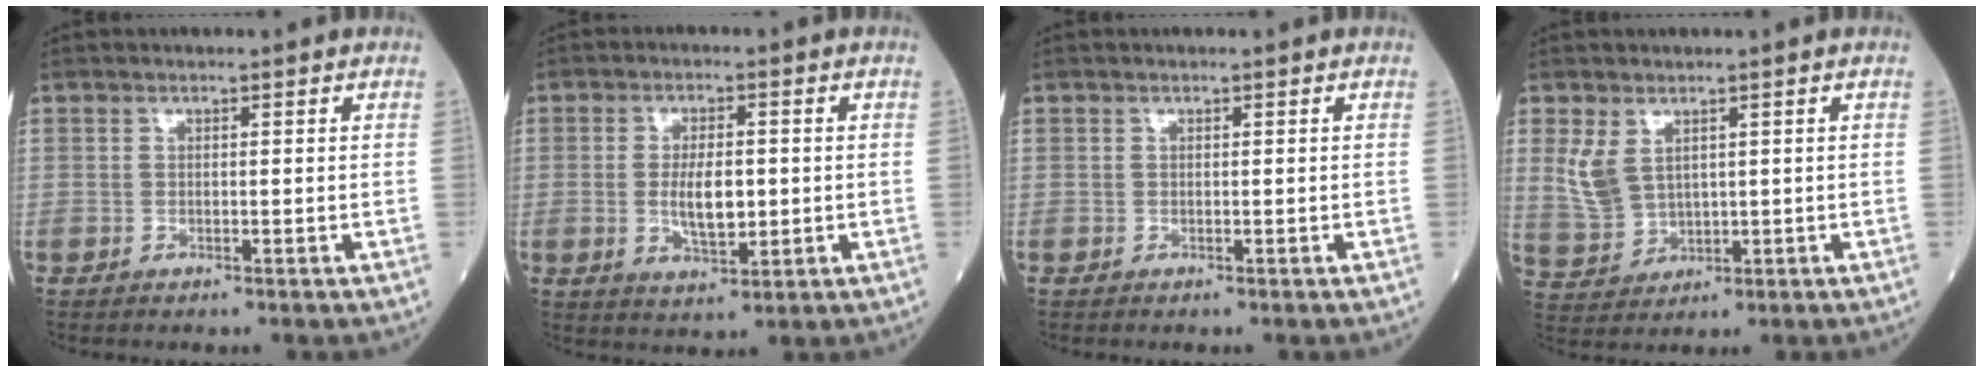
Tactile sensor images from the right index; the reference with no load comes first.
{"total": 6.1, "force": [-0.3, 2.3, 5.6], "torque": [-0.100, -0.007, -0.002]}
{"total": 0.0}
{"total": 4.8, "force": [1.7, 3.2, 3.2], "torque": [-0.085, 0.005, 0.047]}